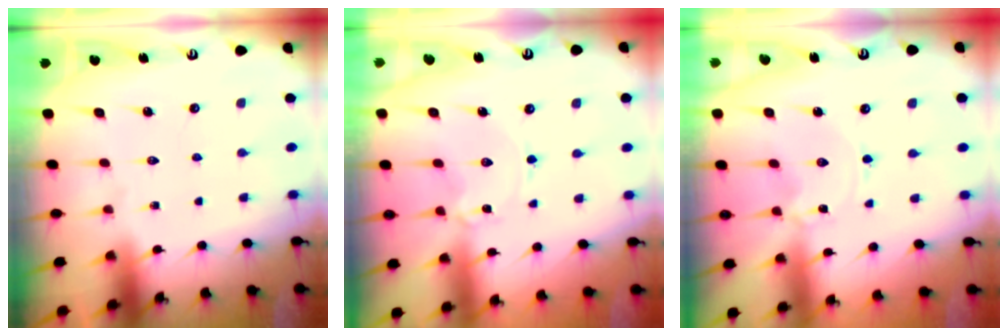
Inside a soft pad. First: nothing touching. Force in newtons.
{"total": 1.4, "press": 1.3, "slide": 0.2}
{"total": 0.0}